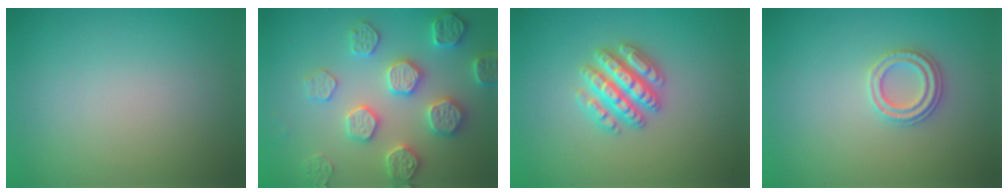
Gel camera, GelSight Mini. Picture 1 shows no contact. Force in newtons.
{"total": 5.4, "press": 5.3, "slide": 1.2}
{"total": 4.7, "press": 4.7, "slide": 0.8}
{"total": 2.4, "press": 2.3, "slide": 0.6}